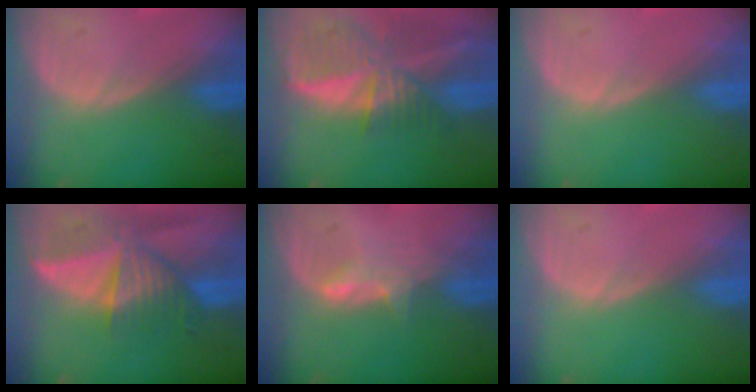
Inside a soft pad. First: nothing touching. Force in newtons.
{"total": 9.5, "press": 8.2, "slide": 4.7}
{"total": 0.0}
{"total": 8.7, "press": 8.0, "slide": 3.5}
{"total": 2.9, "press": 2.9, "slide": 0.4}
{"total": 0.0}